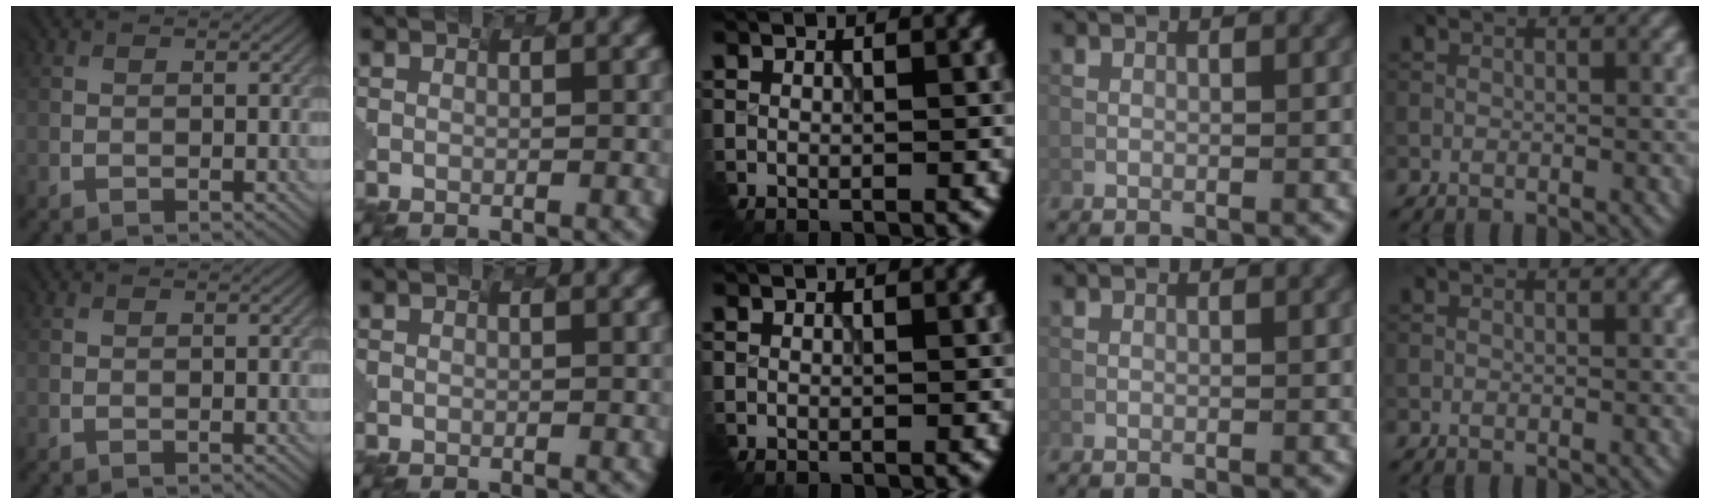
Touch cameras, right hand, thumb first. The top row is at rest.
{}